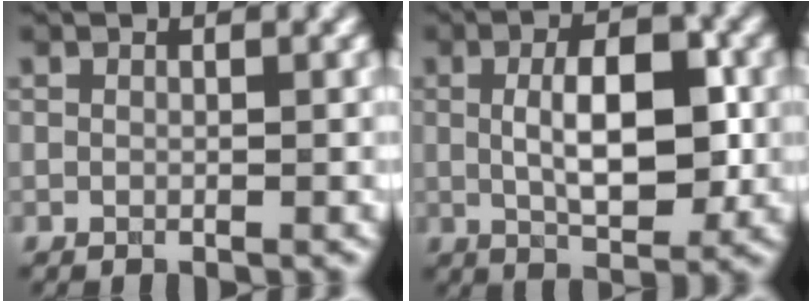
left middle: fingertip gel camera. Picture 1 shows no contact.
{"total": 6.8, "force": [0.2, 2.6, 6.2], "torque": [-0.100, 0.002, 0.001]}